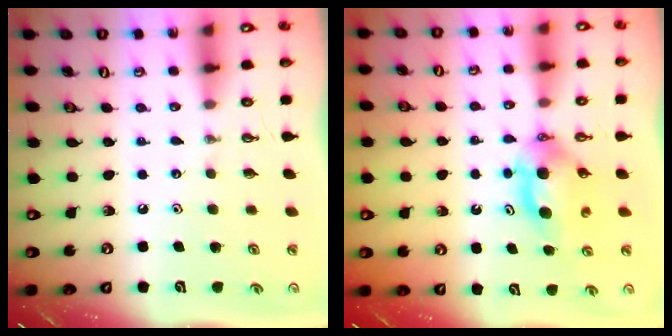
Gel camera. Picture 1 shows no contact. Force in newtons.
{"total": 6.3, "press": 5.1, "slide": 3.6}